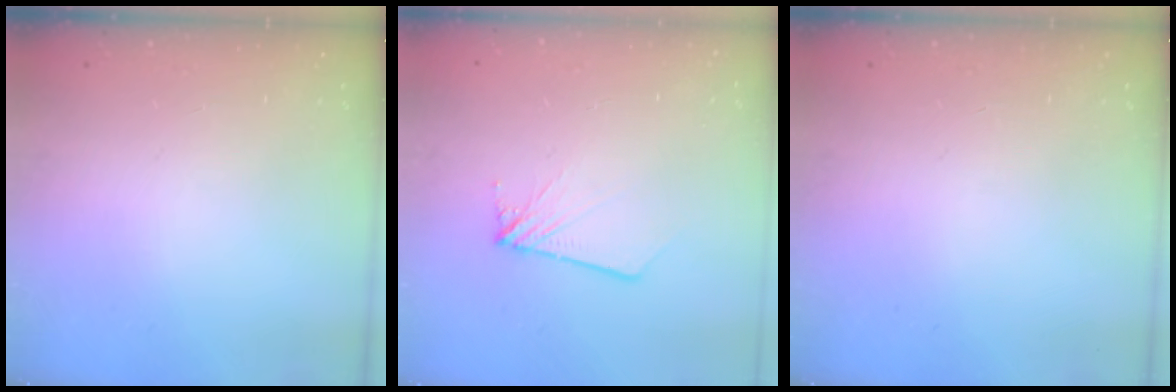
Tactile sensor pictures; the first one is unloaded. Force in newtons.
{"total": 2.6, "press": 2.6, "slide": 0.2}
{"total": 0.0}